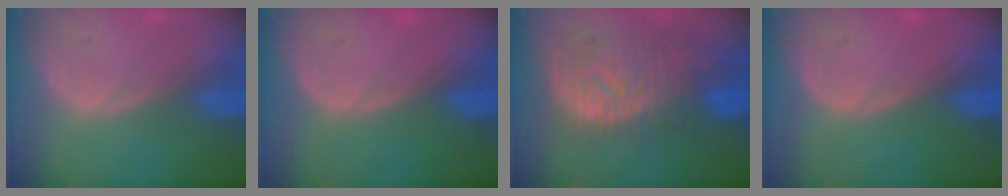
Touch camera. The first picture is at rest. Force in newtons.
{"total": 0.0}
{"total": 11.0, "press": 9.6, "slide": 5.4}
{"total": 0.0}